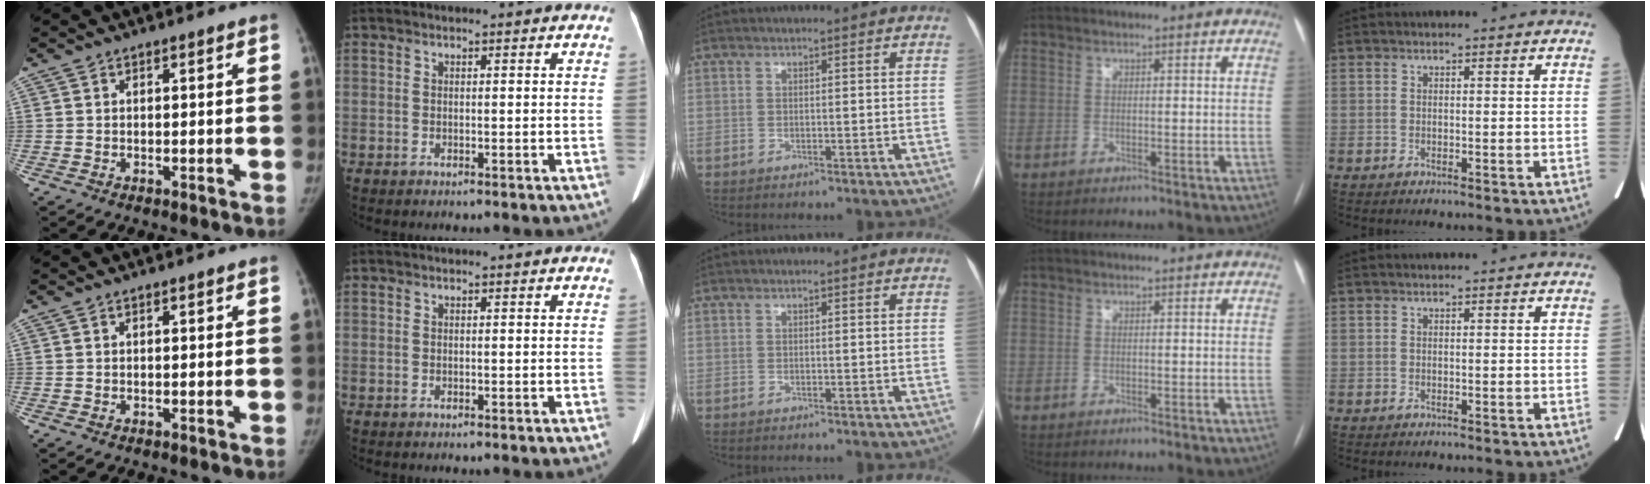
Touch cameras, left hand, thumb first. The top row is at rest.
{}